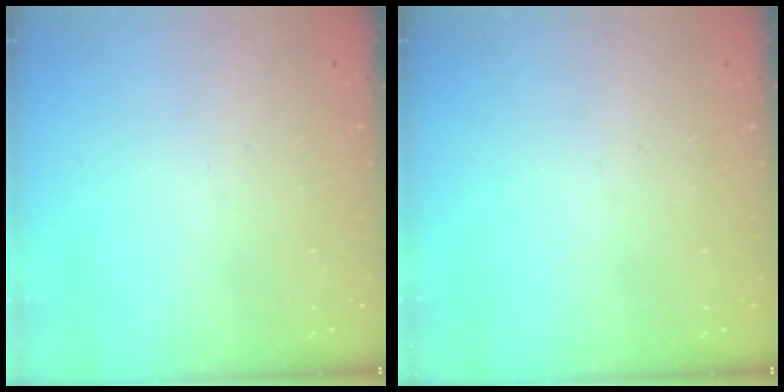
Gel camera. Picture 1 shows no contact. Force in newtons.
{"total": 0.0}